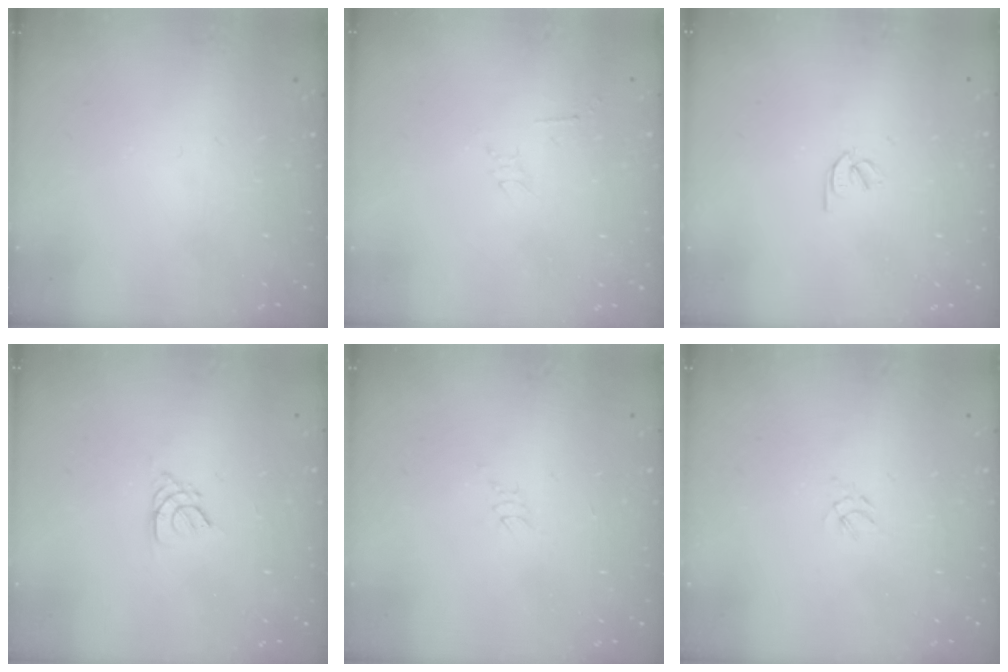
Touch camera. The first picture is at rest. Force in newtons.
{"total": 2.3, "press": 2.3, "slide": 0.4}
{"total": 1.8, "press": 1.7, "slide": 0.5}
{"total": 2.8, "press": 2.7, "slide": 0.5}
{"total": 2.6, "press": 2.6, "slide": 0.2}
{"total": 2.2, "press": 2.2, "slide": 0.5}